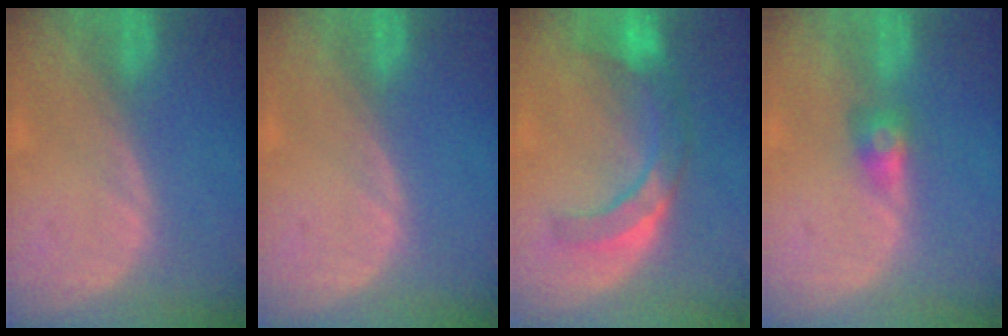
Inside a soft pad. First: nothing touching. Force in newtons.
{"total": 0.0}
{"total": 7.5, "press": 7.1, "slide": 2.3}
{"total": 2.8, "press": 2.4, "slide": 1.5}